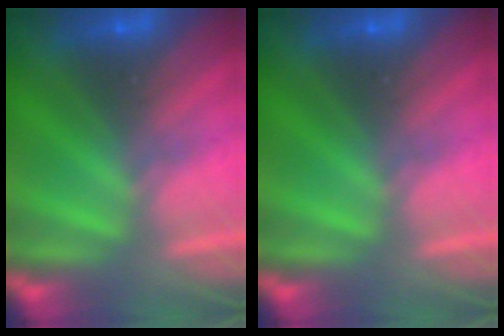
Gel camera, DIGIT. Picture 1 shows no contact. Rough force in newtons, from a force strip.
{"total": 0.0}